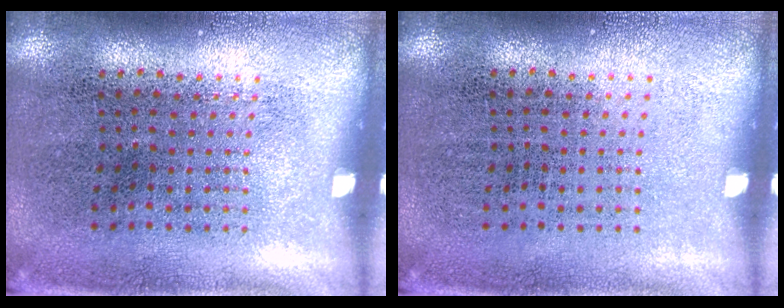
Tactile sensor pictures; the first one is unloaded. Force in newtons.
{"total": 0.0}